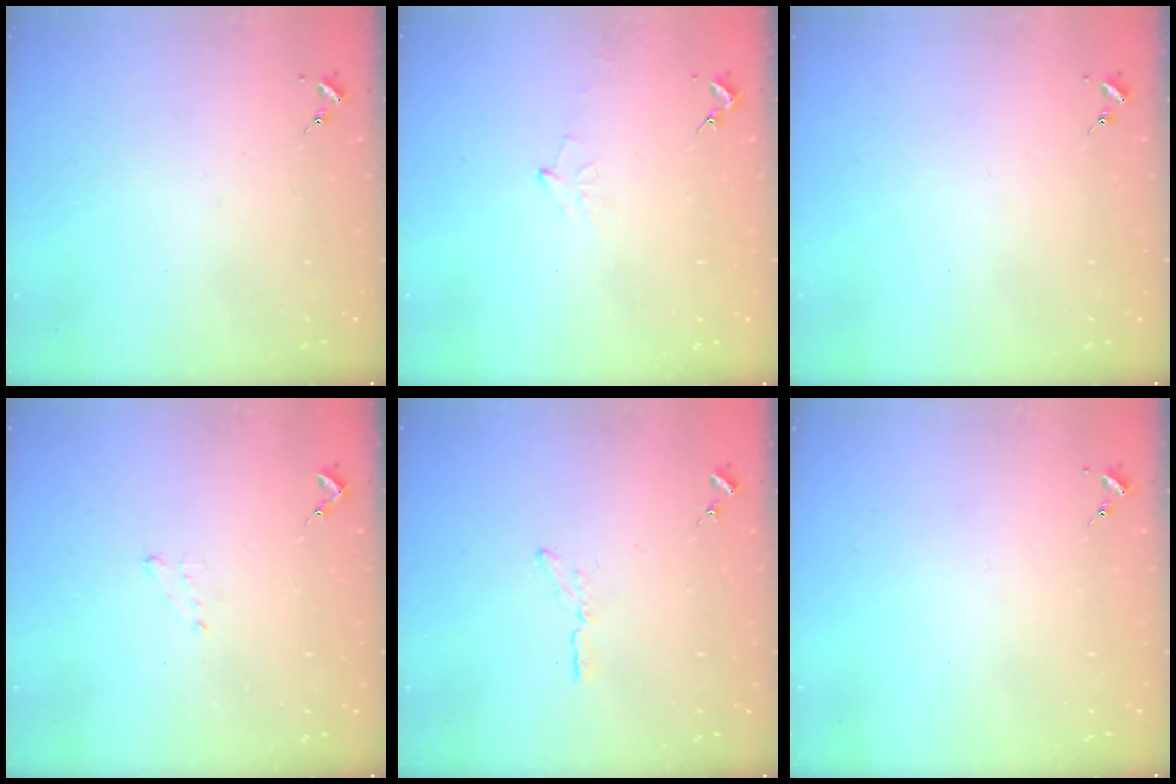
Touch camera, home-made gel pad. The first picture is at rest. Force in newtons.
{"total": 5.3, "press": 5.2, "slide": 1.0}
{"total": 0.0}
{"total": 4.5, "press": 4.5, "slide": 0.5}
{"total": 3.4, "press": 3.4, "slide": 0.4}
{"total": 0.0}